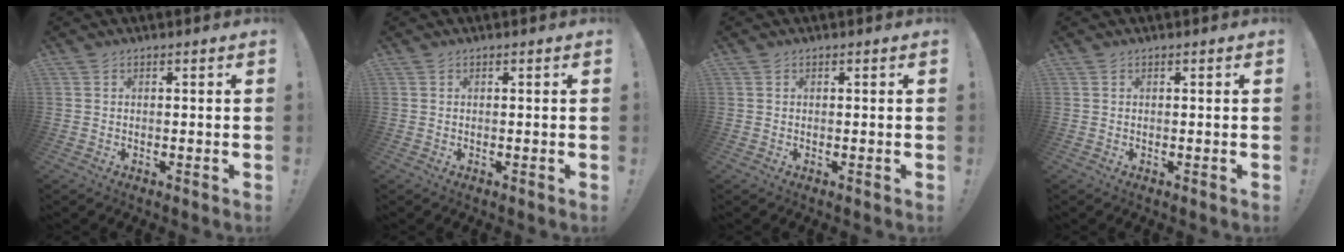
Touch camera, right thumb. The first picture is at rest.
{"total": 0.0}
{"total": 0.0}
{"total": 0.0}